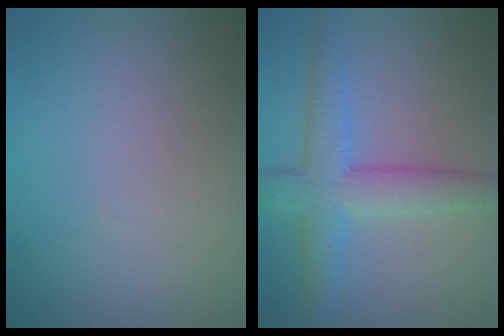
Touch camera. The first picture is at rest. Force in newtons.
{"total": 5.5, "press": 5.5, "slide": 0.1}